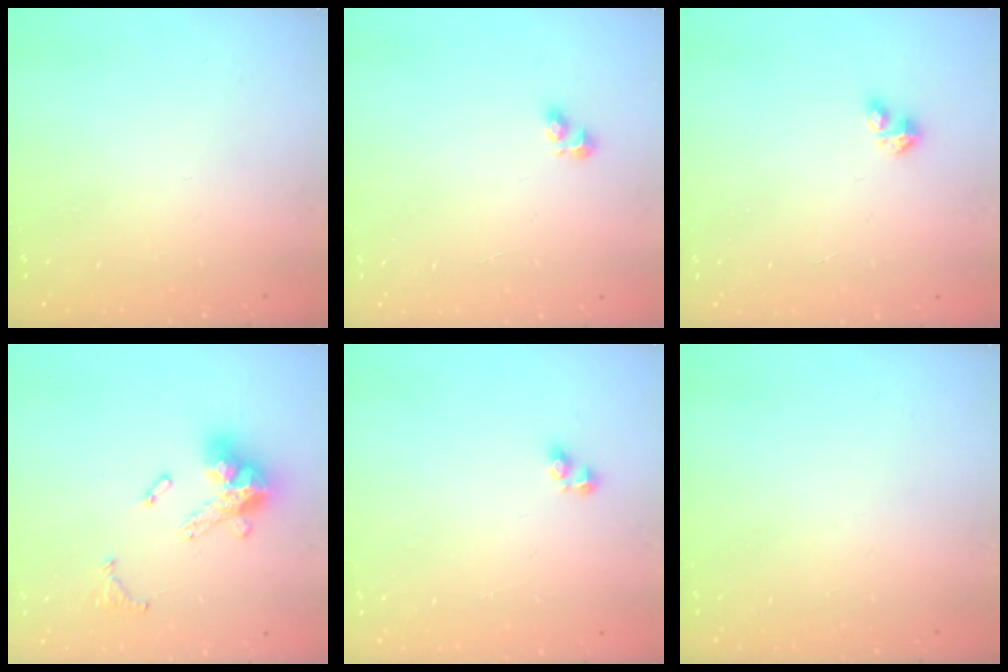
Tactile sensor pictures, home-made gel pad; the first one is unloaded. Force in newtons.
{"total": 2.5, "press": 2.5, "slide": 0.2}
{"total": 2.1, "press": 2.1, "slide": 0.2}
{"total": 13.4, "press": 13.4, "slide": 0.9}
{"total": 3.8, "press": 3.8, "slide": 0.6}
{"total": 0.0}